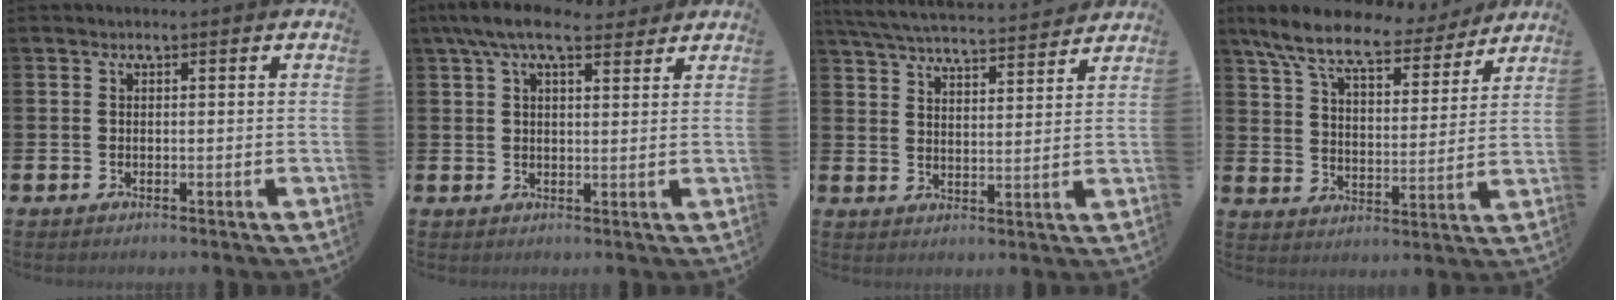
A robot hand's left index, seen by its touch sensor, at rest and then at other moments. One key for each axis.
{"total": 6.2, "fx": 5.1, "fy": 2.1, "fz": 2.9, "tx": -0.054, "ty": -0.015, "tz": 0.090}
{"total": 6.0, "fx": 5.8, "fy": 0.4, "fz": 1.3, "tx": -0.052, "ty": -0.038, "tz": 0.103}
{"total": 10.4, "fx": 8.9, "fy": 2.7, "fz": 4.6, "tx": -0.118, "ty": -0.049, "tz": 0.151}